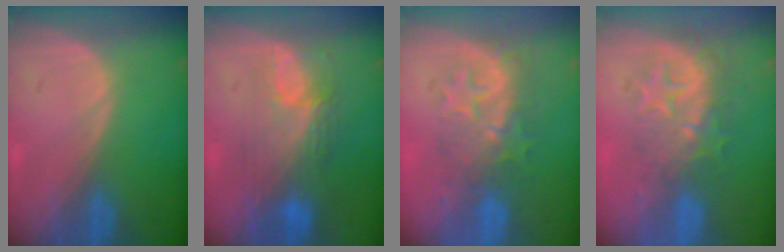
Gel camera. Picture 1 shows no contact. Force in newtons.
{"total": 9.2, "press": 8.2, "slide": 4.3}
{"total": 8.3, "press": 7.8, "slide": 3.0}
{"total": 9.3, "press": 8.1, "slide": 4.6}